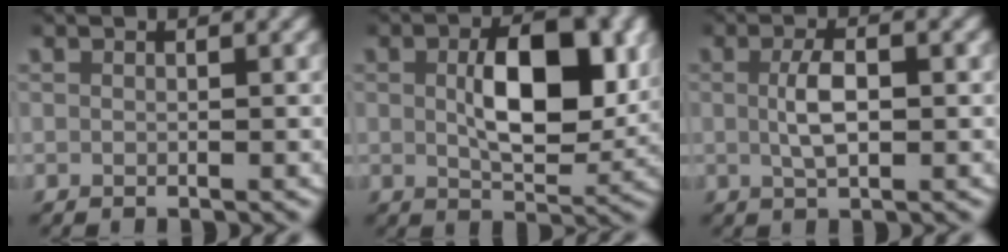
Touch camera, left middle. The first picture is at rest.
{"total": 7.6, "force": [1.3, 3.7, 6.4], "torque": [-0.105, -0.007, 0.023]}
{"total": 2.8, "force": [0.1, 1.0, 2.6], "torque": [-0.051, 0.000, 0.003]}